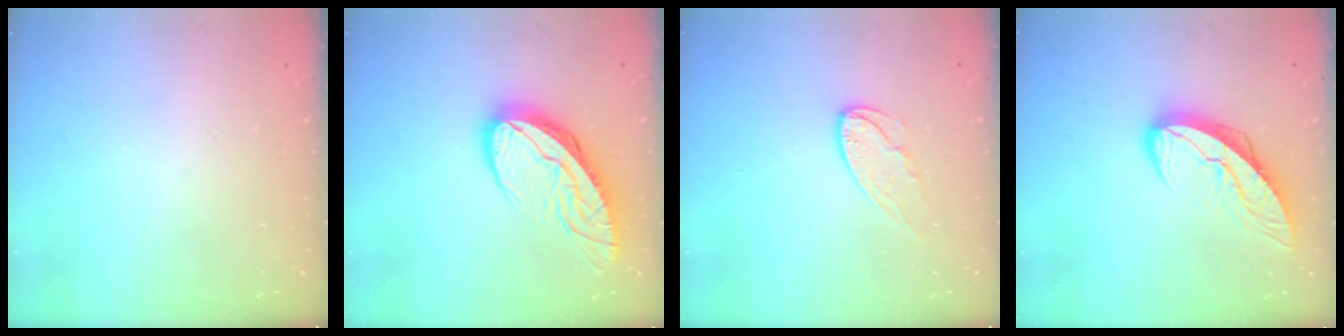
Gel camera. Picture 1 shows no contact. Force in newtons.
{"total": 12.8, "press": 12.8, "slide": 1.6}
{"total": 7.5, "press": 7.5, "slide": 0.3}
{"total": 9.8, "press": 9.7, "slide": 0.9}